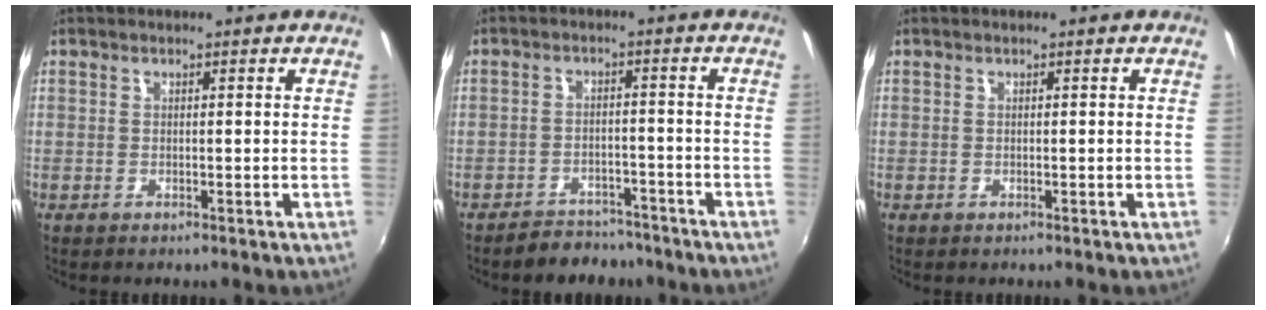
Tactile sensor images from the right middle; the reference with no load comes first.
{"total": 7.4, "force": [-6.4, 3.4, 1.5], "torque": [-0.043, 0.014, -0.084]}
{"total": 0.0}